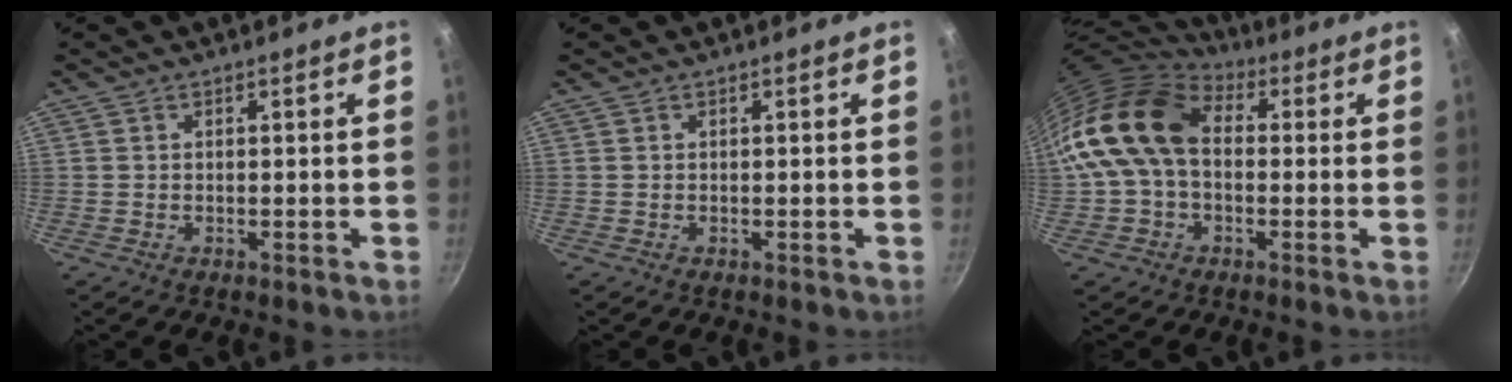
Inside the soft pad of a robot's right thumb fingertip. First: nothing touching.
{"total": 0.0}
{"total": 16.4, "force": [1.2, 11.5, 11.7], "torque": [-0.203, 0.032, 0.006]}